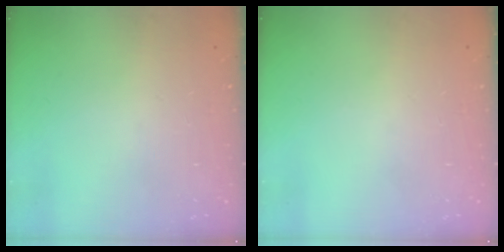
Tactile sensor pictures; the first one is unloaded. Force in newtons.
{"total": 0.0}